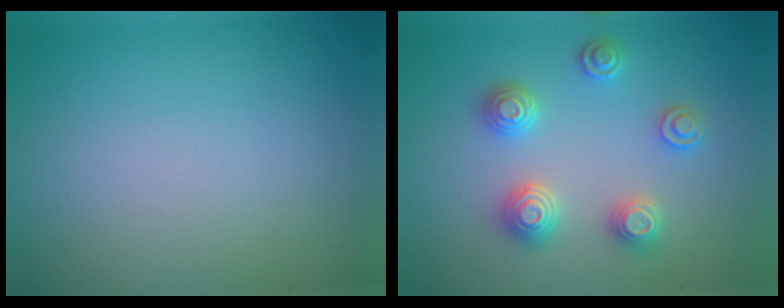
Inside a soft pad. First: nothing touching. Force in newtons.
{"total": 3.2, "press": 3.2, "slide": 0.4}